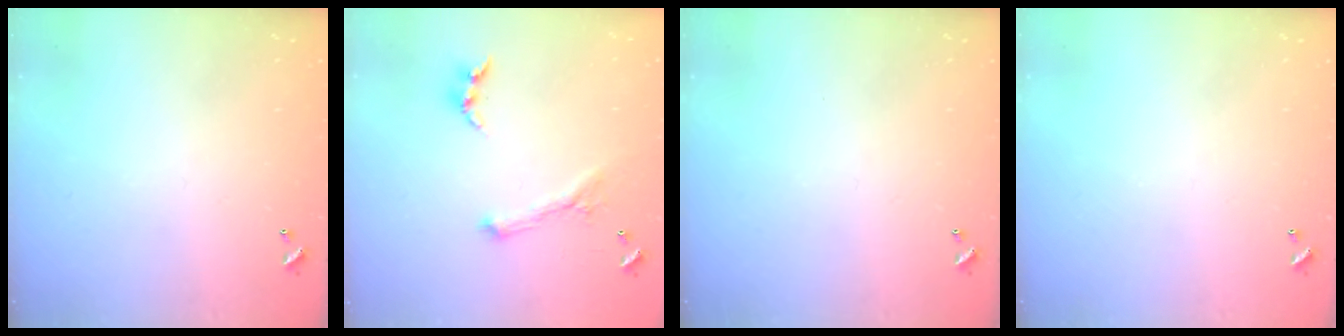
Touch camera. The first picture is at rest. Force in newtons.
{"total": 0.7, "press": 0.6, "slide": 0.3}
{"total": 0.0}
{"total": 0.0}